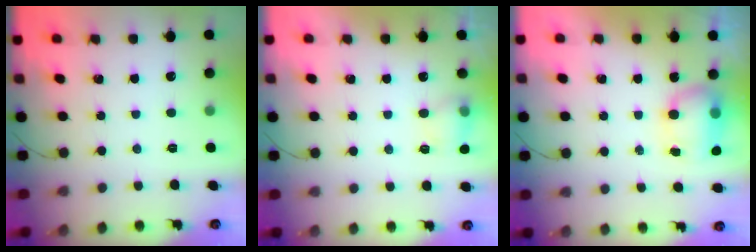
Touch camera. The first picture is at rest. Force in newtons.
{"total": 7.5, "press": 7.2, "slide": 1.8}
{"total": 7.1, "press": 7.0, "slide": 1.3}